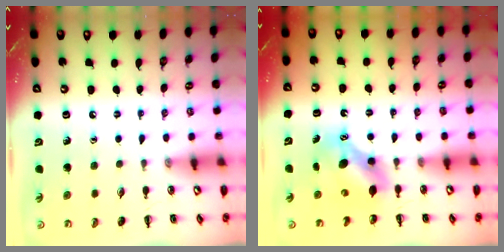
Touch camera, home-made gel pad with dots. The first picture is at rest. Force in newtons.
{"total": 7.1, "press": 7.0, "slide": 0.9}